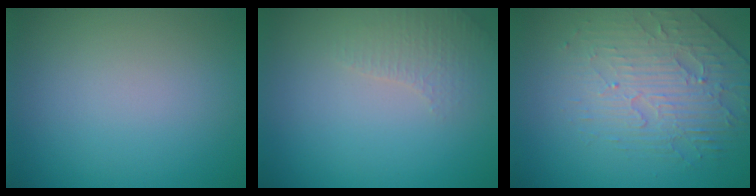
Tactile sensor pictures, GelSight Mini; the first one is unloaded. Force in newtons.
{"total": 2.0, "press": 1.9, "slide": 0.5}
{"total": 4.0, "press": 3.6, "slide": 1.6}